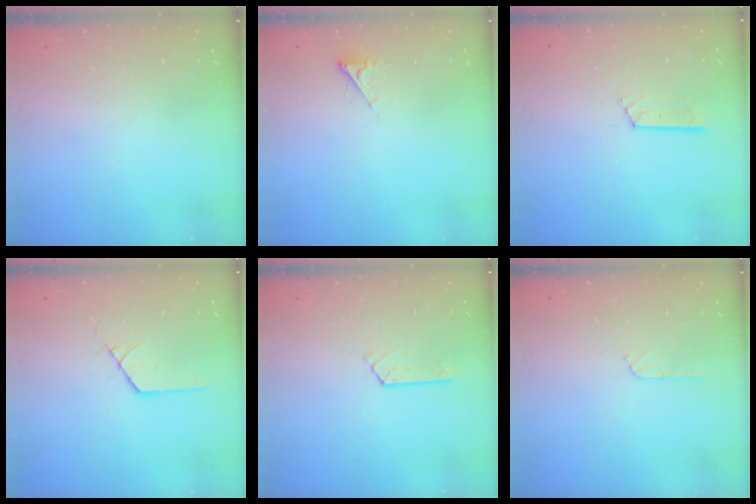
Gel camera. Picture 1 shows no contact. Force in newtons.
{"total": 2.6, "press": 2.6, "slide": 0.4}
{"total": 6.2, "press": 6.2, "slide": 0.4}
{"total": 1.3, "press": 1.3, "slide": 0.2}
{"total": 4.0, "press": 4.0, "slide": 0.6}
{"total": 3.2, "press": 3.2, "slide": 0.4}